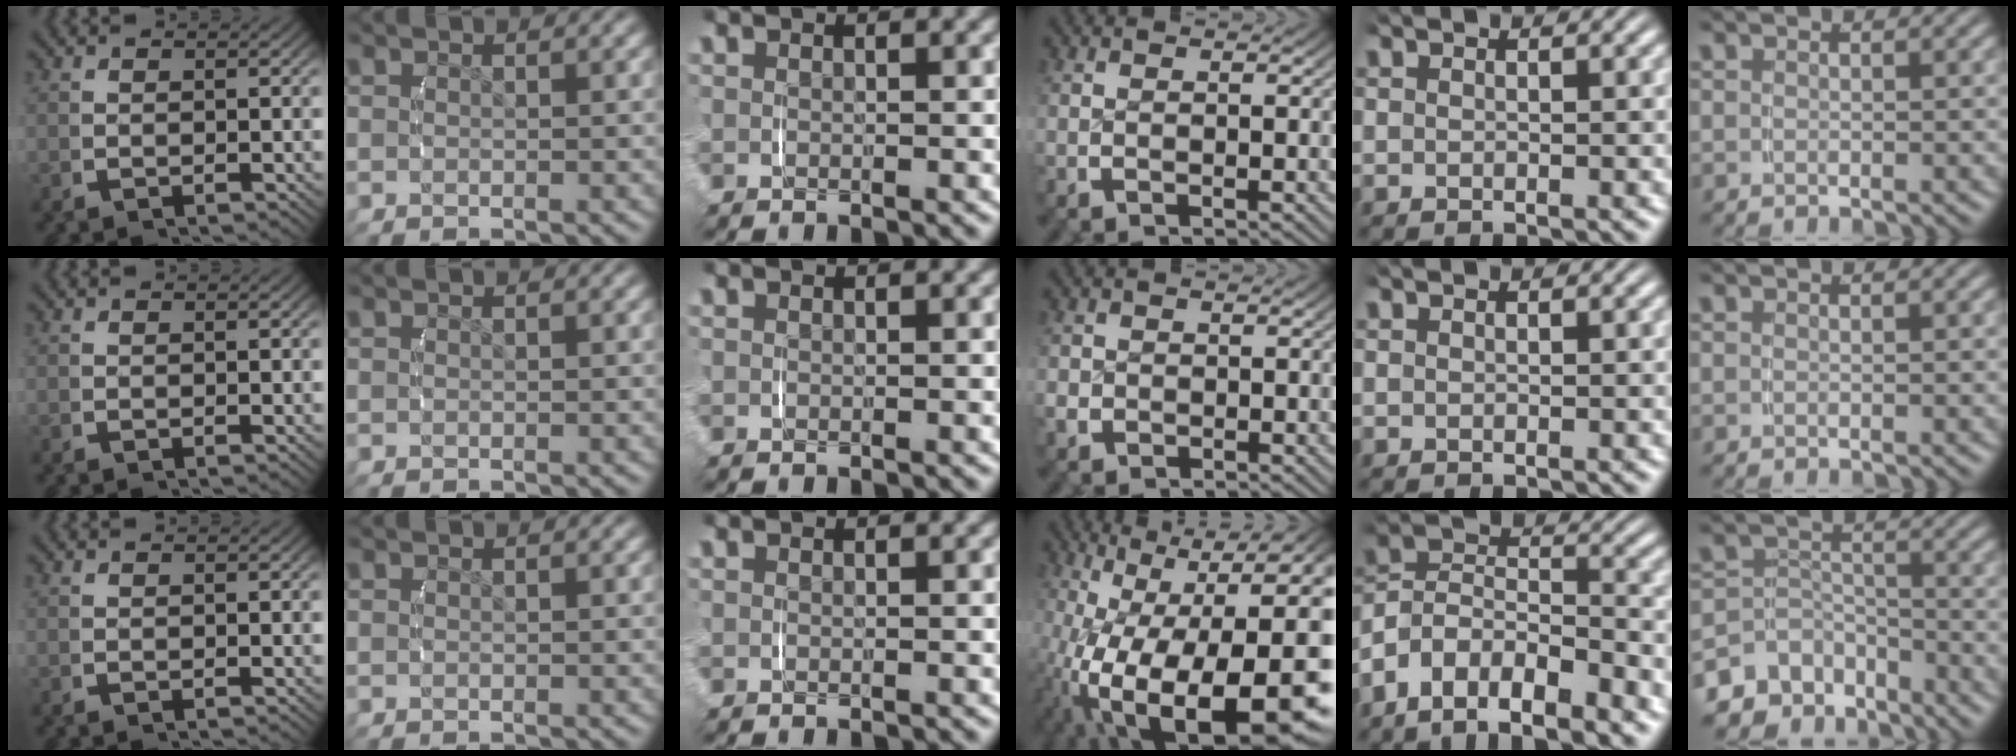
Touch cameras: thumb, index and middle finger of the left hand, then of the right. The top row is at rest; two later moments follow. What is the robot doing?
{"motion": "lift_and_place", "object": "backpack"}